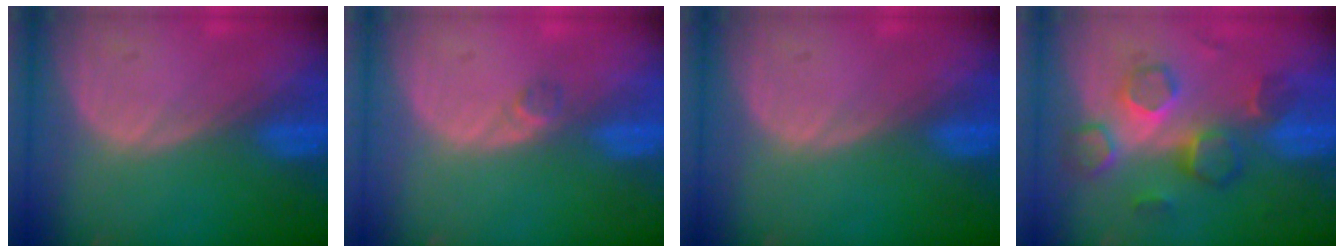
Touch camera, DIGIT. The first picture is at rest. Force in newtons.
{"total": 1.3, "press": 1.1, "slide": 0.7}
{"total": 0.0}
{"total": 8.8, "press": 7.6, "slide": 4.4}